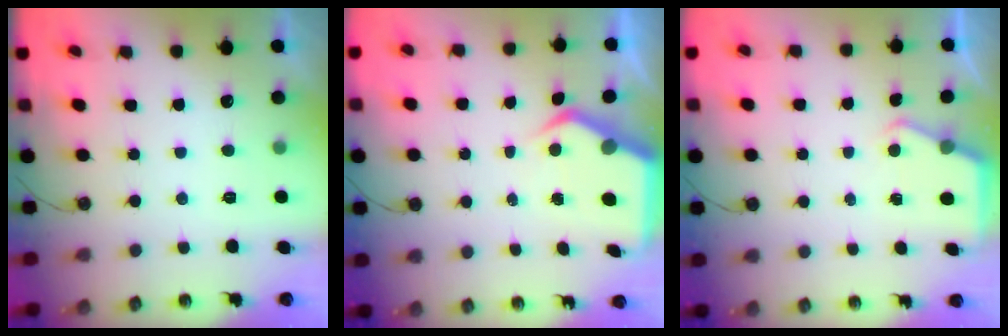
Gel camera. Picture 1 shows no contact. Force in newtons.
{"total": 6.2, "press": 6.2, "slide": 0.8}
{"total": 3.2, "press": 3.2, "slide": 0.5}